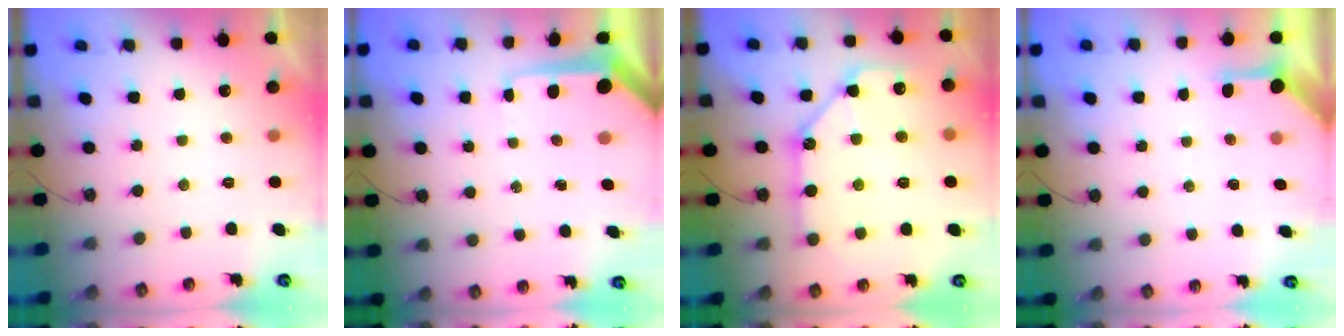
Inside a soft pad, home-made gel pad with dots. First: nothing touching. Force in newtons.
{"total": 7.3, "press": 7.2, "slide": 0.8}
{"total": 14.2, "press": 14.2, "slide": 1.5}
{"total": 3.9, "press": 3.9, "slide": 0.5}